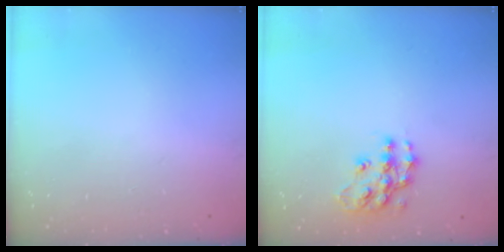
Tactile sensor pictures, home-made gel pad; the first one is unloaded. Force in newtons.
{"total": 11.8, "press": 11.7, "slide": 0.6}